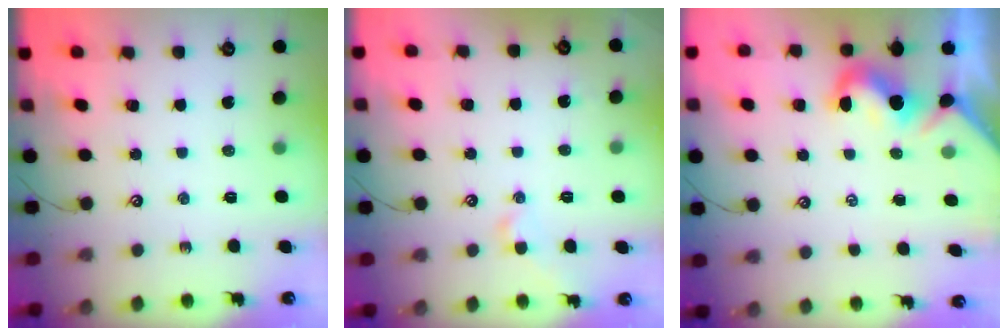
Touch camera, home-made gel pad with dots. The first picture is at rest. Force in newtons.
{"total": 1.9, "press": 1.9, "slide": 0.5}
{"total": 1.9, "press": 1.8, "slide": 0.6}